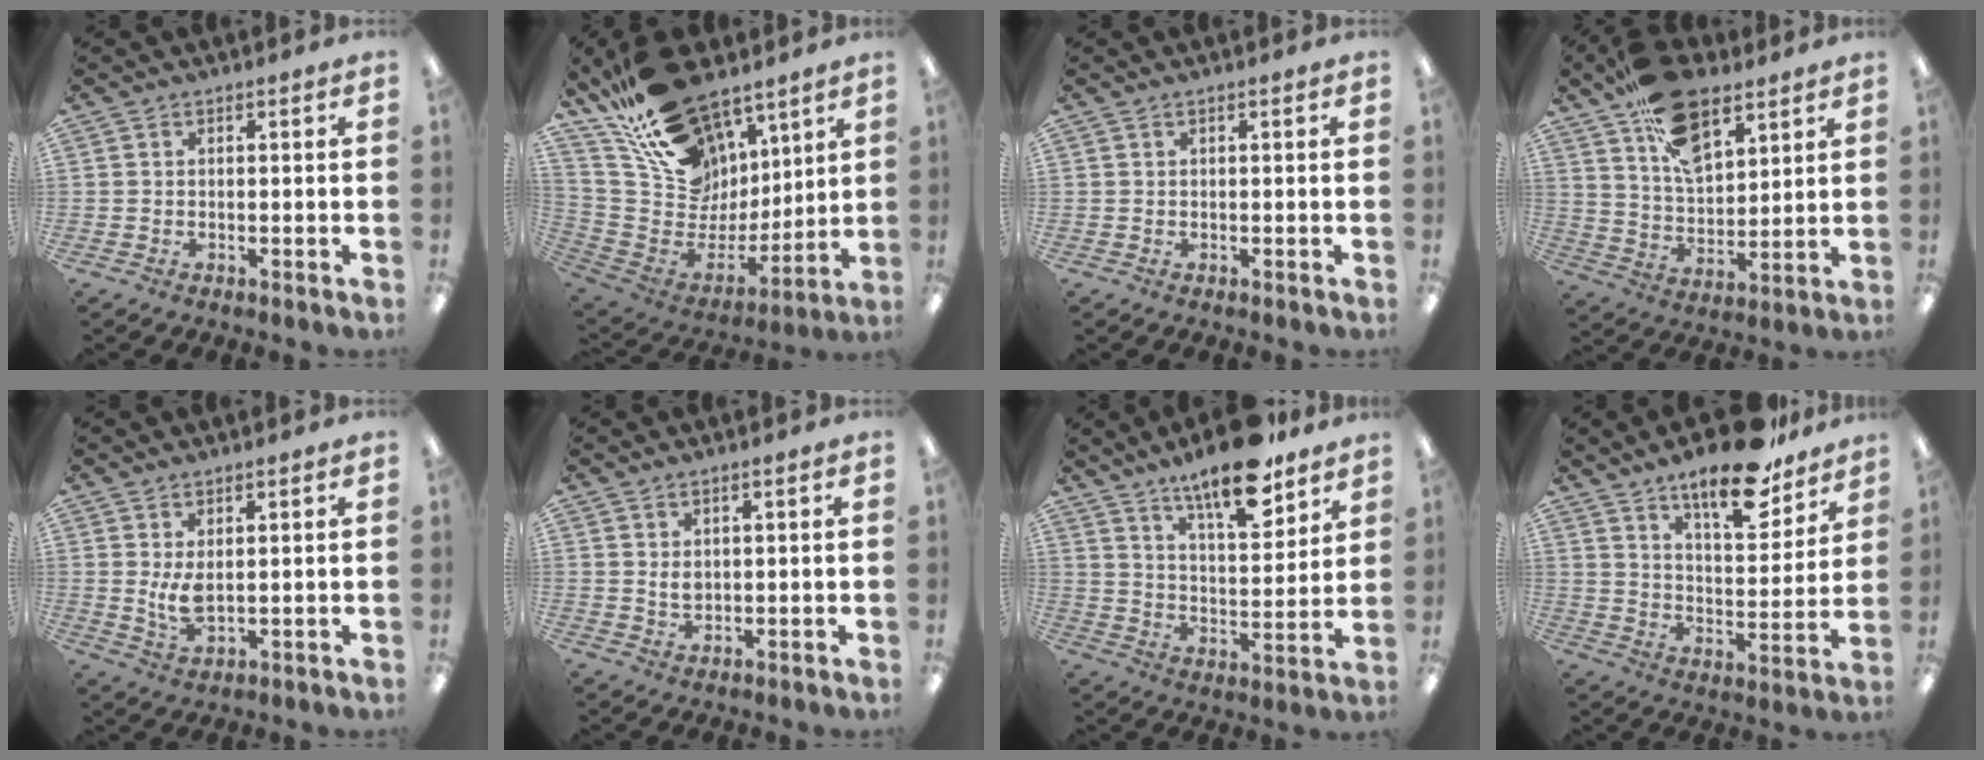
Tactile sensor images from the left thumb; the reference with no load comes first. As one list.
[{"total": 22.4, "force": [14.4, 13.8, 10.1], "torque": [-0.189, -0.095, 0.281]}, {"total": 0.0}, {"total": 16.1, "force": [10.1, 8.7, 9.2], "torque": [-0.152, -0.044, 0.185]}, {"total": 5.6, "force": [1.3, 2.6, 4.8], "torque": [-0.103, -0.008, 0.019]}, {"total": 2.2, "force": [0.9, 1.2, 1.6], "torque": [-0.034, 0.003, 0.014]}, {"total": 14.5, "force": [11.5, 4.1, 7.9], "torque": [-0.121, -0.071, 0.195]}, {"total": 16.6, "force": [12.5, 5.6, 9.4], "torque": [-0.137, -0.073, 0.208]}]